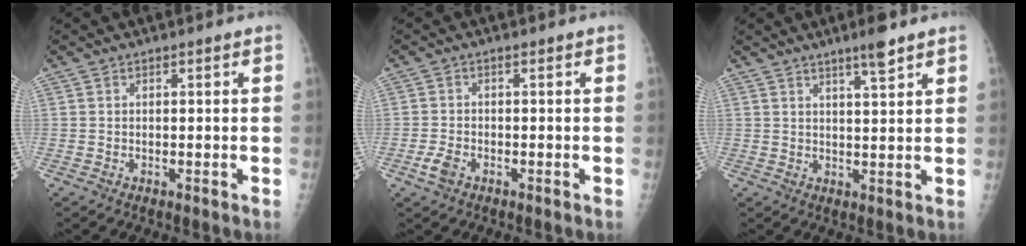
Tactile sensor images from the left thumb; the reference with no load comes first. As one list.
[{"total": 2.7, "force": [-1.4, 1.6, 1.7], "torque": [-0.039, 0.000, -0.026]}, {"total": 4.5, "force": [3.2, 0.4, 3.1], "torque": [-0.046, -0.020, 0.053]}]